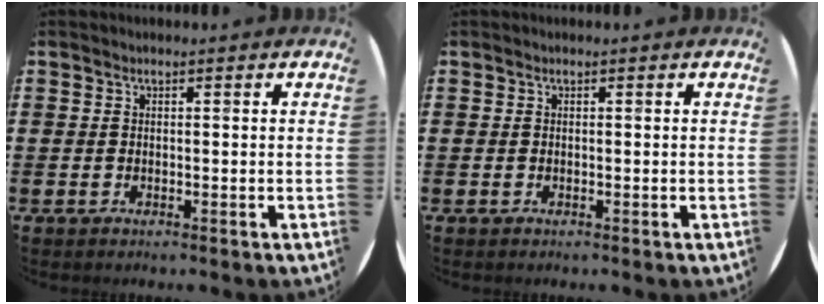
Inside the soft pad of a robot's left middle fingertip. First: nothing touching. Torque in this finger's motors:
{"motor_torque": [0.00, 0.00, 0.00, 0.00]}